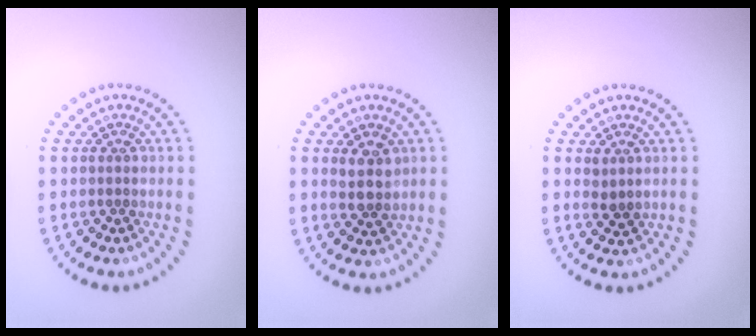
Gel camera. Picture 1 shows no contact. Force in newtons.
{"total": 2.5, "press": 2.3, "slide": 0.9}
{"total": 1.2, "press": 1.0, "slide": 0.6}